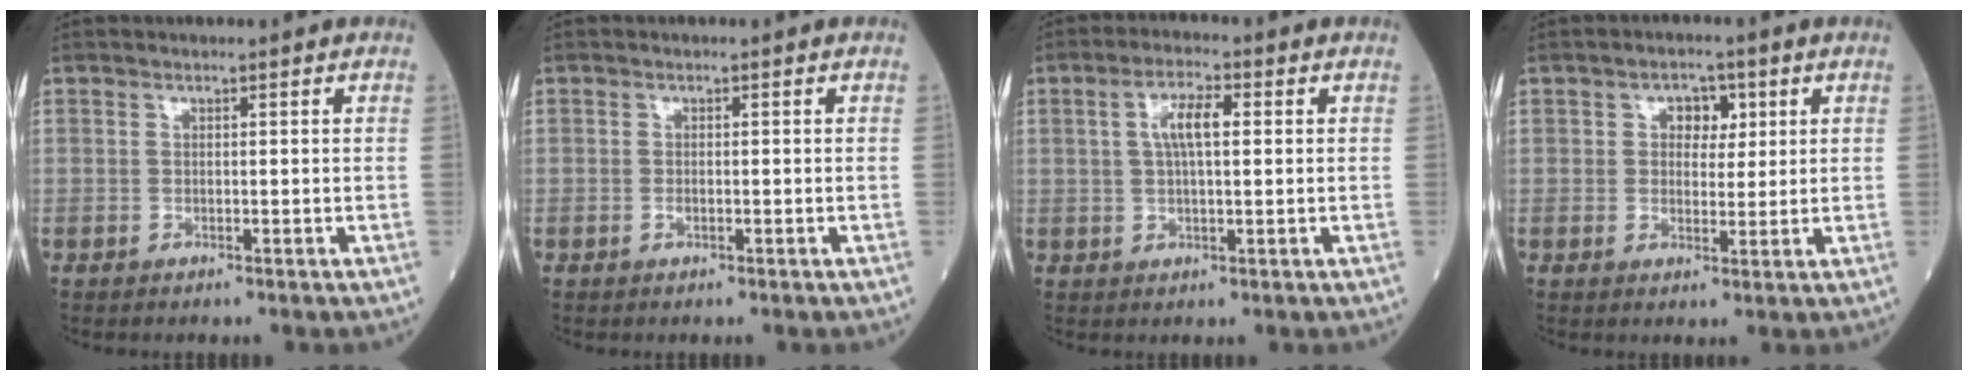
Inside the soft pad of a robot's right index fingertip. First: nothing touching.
{"total": 0.7, "force": [-0.3, 0.3, 0.6], "torque": [-0.014, 0.000, -0.005]}
{"total": 5.3, "force": [1.1, 1.4, 4.9], "torque": [-0.096, 0.013, 0.021]}
{"total": 3.8, "force": [1.3, 2.5, 2.5], "torque": [-0.032, 0.009, 0.019]}